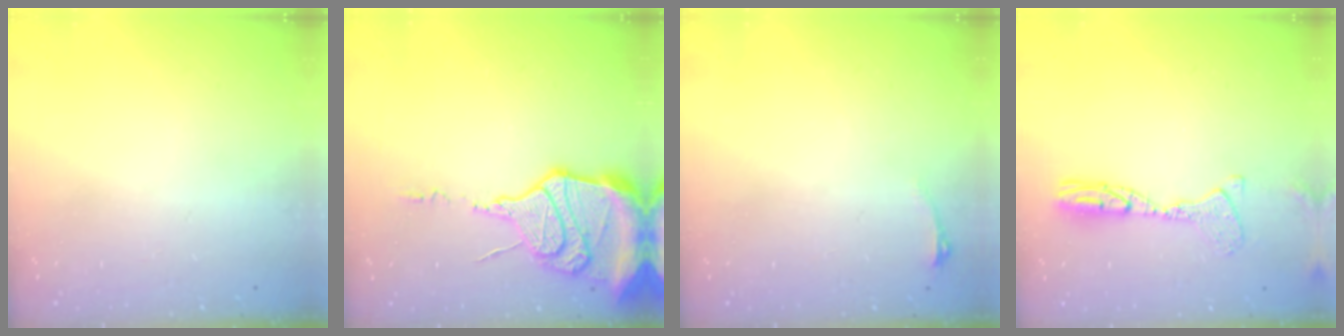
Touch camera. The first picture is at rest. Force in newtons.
{"total": 18.9, "press": 18.8, "slide": 1.8}
{"total": 2.9, "press": 2.6, "slide": 1.5}
{"total": 11.8, "press": 11.6, "slide": 2.1}